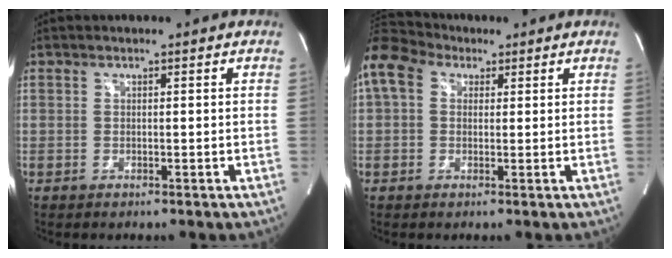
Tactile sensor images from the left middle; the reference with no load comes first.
{"total": 9.6, "force": [4.4, 6.9, 5.1], "torque": [-0.123, 0.055, 0.080]}